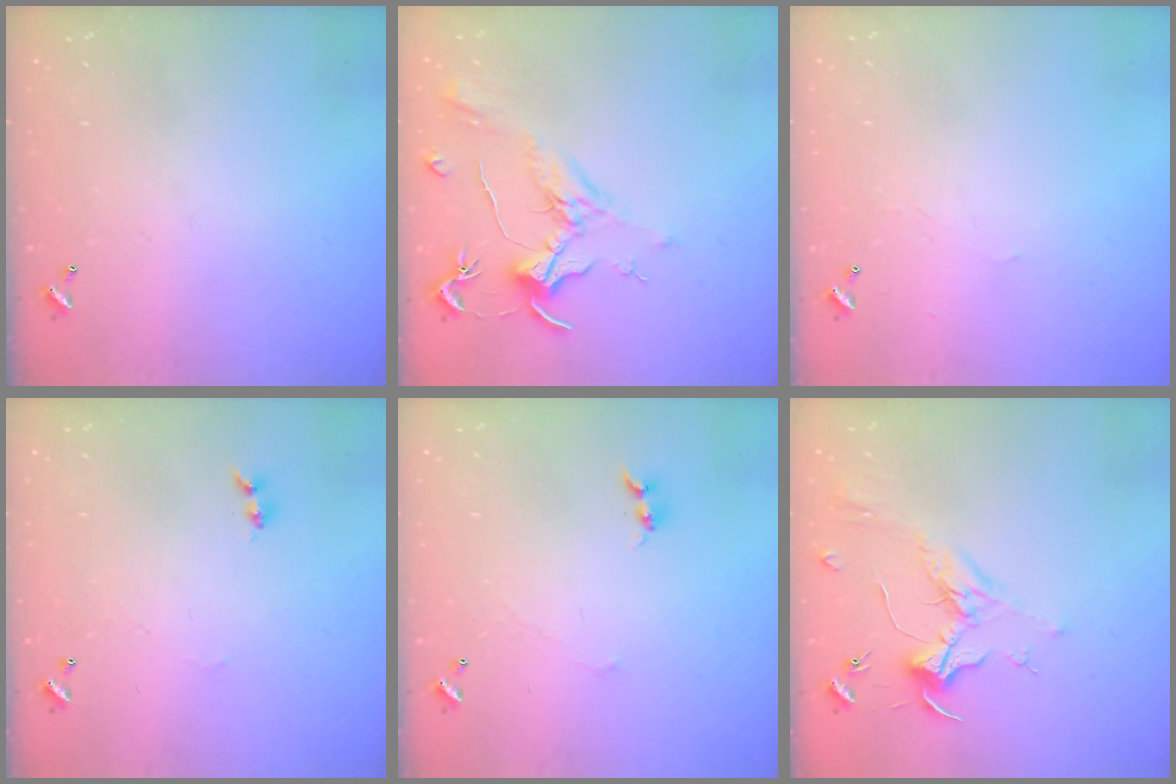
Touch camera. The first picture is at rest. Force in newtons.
{"total": 2.0, "press": 1.8, "slide": 0.8}
{"total": 0.9, "press": 0.7, "slide": 0.4}
{"total": 1.1, "press": 0.9, "slide": 0.5}
{"total": 1.4, "press": 1.3, "slide": 0.4}
{"total": 1.8, "press": 1.6, "slide": 0.7}